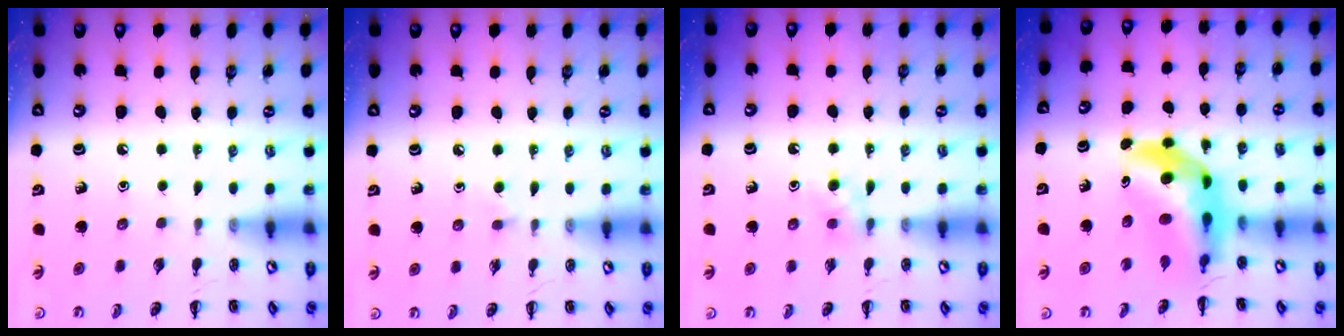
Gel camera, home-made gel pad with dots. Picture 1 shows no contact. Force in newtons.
{"total": 1.7, "press": 1.5, "slide": 0.9}
{"total": 3.0, "press": 2.7, "slide": 1.2}
{"total": 8.0, "press": 7.5, "slide": 2.8}